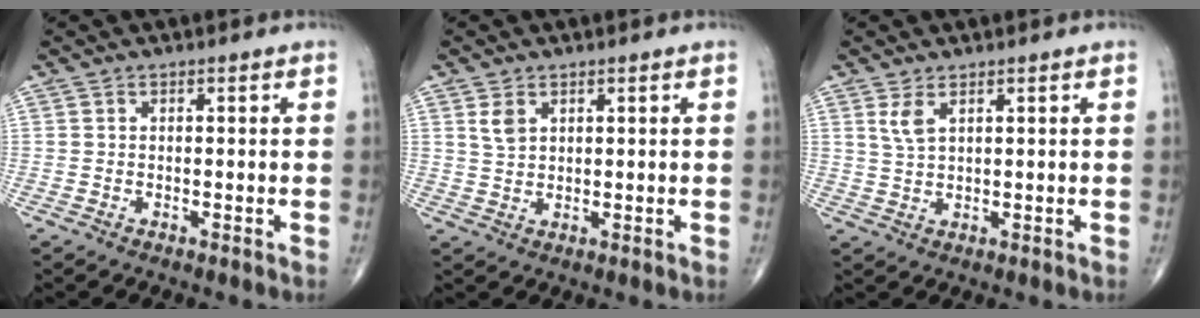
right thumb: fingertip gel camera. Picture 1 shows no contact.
{"total": 2.9, "force": [1.4, 1.9, 1.8], "torque": [-0.029, -0.006, 0.033]}
{"total": 3.0, "force": [1.6, 1.1, 2.3], "torque": [-0.049, -0.005, 0.039]}